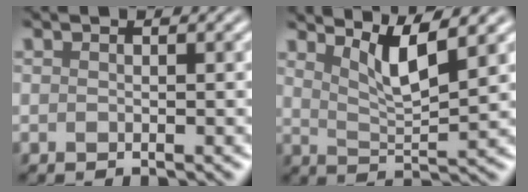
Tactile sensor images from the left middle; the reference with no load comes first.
{"total": 4.7, "force": [2.9, 0.8, 3.6], "torque": [-0.060, -0.003, 0.052]}